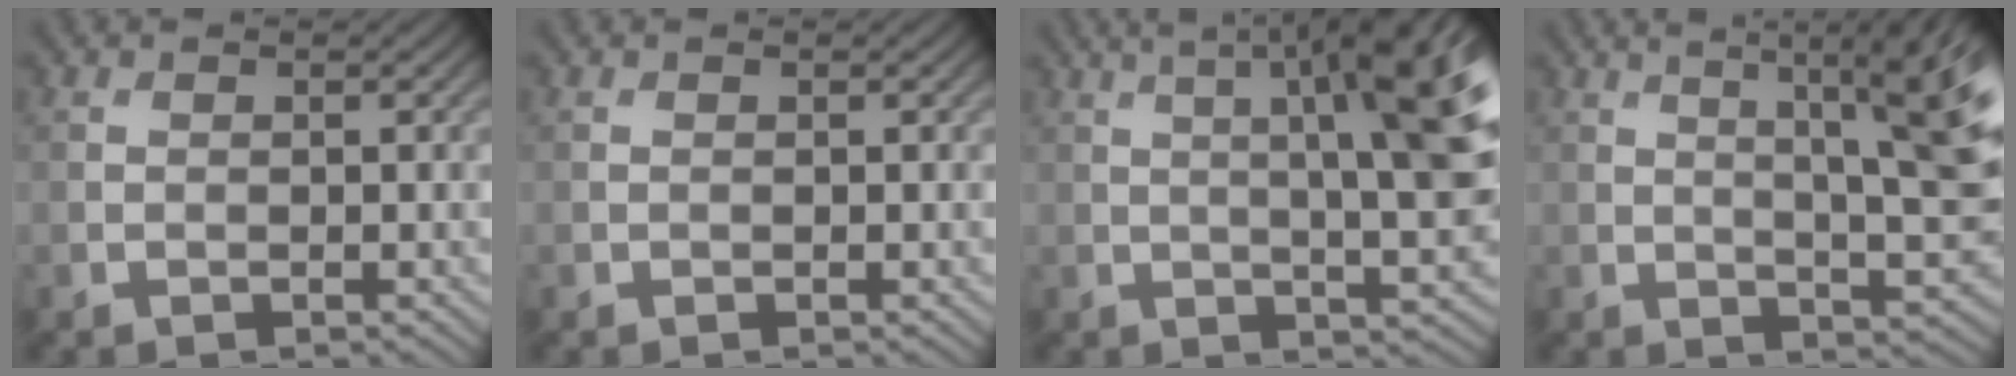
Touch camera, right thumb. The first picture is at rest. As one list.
[{"total": 0.0}, {"total": 12.1, "force": [3.1, 2.8, 11.4], "torque": [-0.141, 0.025, 0.046]}, {"total": 11.1, "force": [3.6, 2.6, 10.2], "torque": [-0.130, 0.022, 0.051]}]